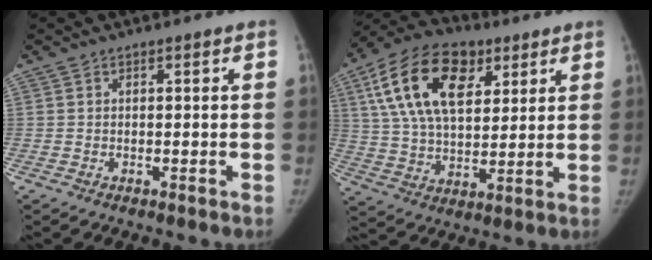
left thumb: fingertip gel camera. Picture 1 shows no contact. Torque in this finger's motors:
{"motor_torque": [1.87, 1.41, 1.37, -1.40, 0.59]}